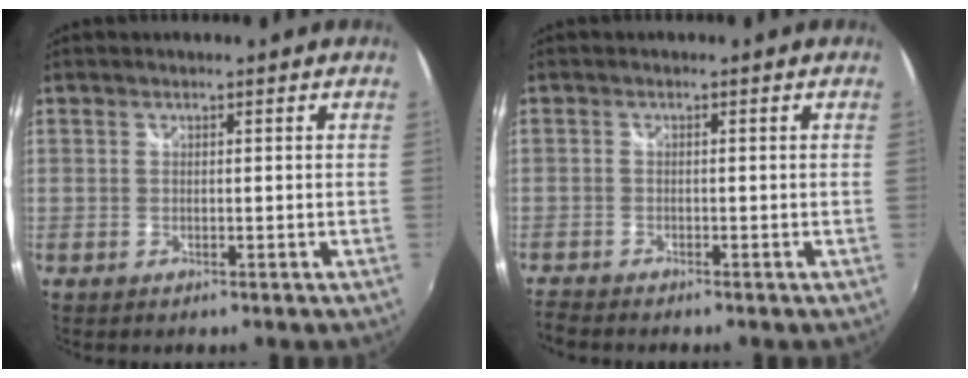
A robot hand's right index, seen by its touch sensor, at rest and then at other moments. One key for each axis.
{"total": 3.4, "fx": -3.3, "fy": 0.5, "fz": 0.7, "tx": -0.026, "ty": -0.020, "tz": -0.066}